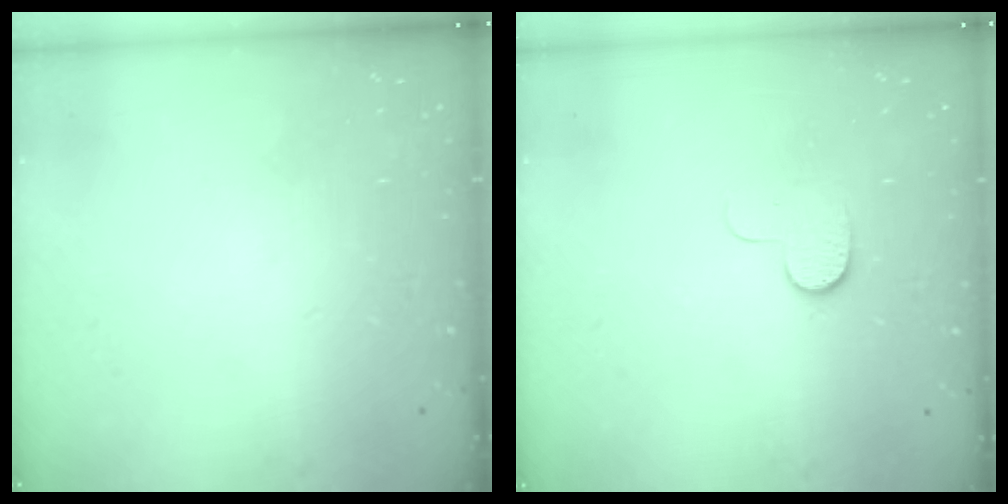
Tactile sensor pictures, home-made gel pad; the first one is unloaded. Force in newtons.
{"total": 5.5, "press": 5.4, "slide": 0.8}